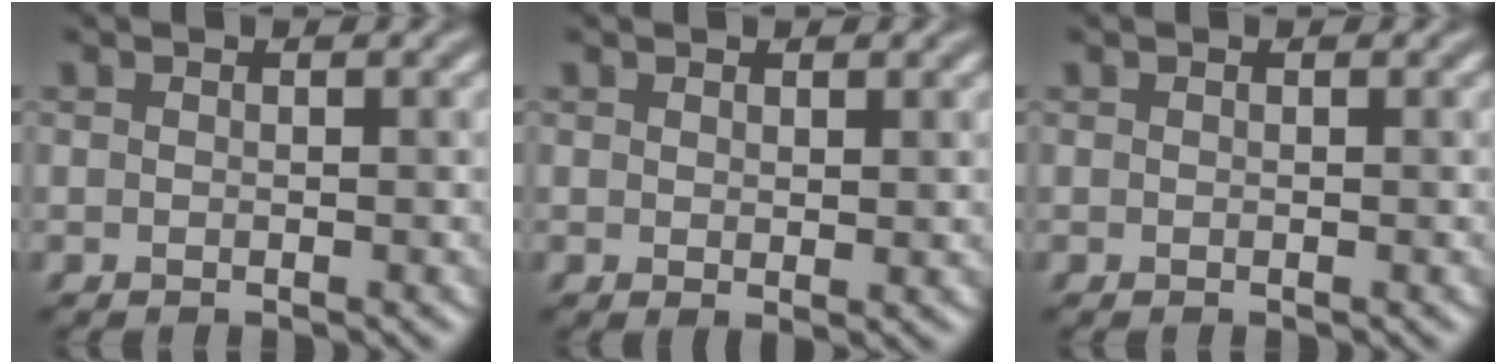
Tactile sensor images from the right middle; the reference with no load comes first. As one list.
[{"total": 0.9, "force": [0.6, 0.3, 0.7], "torque": [-0.011, -0.002, 0.012]}, {"total": 0.0}]